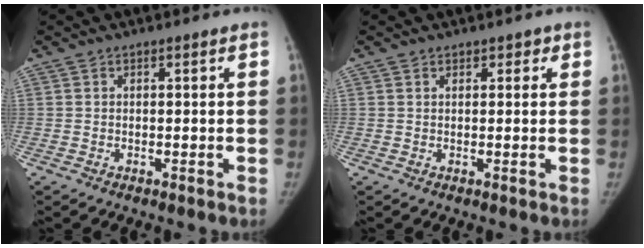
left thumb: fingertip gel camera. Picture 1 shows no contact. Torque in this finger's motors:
{"motor_torque": [0.02, 0.26, -0.06, 0.04, -0.02]}